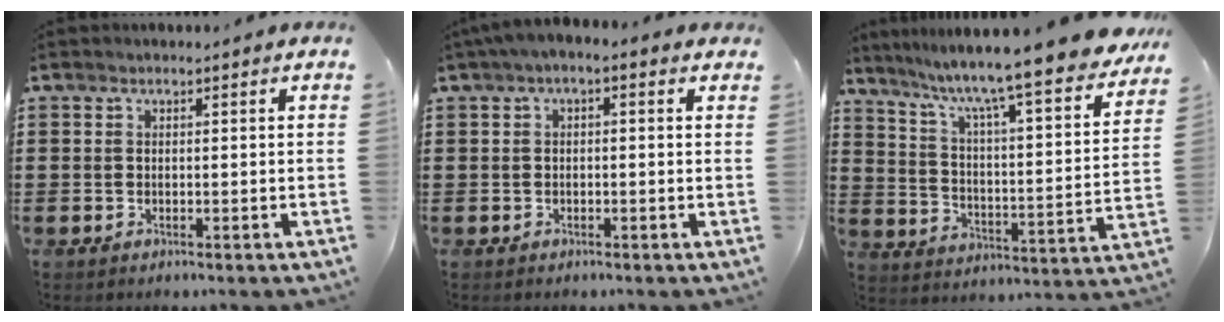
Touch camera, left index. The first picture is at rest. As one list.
[{"total": 1.6, "force": [-1.0, 0.5, 1.2], "torque": [-0.028, -0.001, -0.023]}, {"total": 9.8, "force": [8.2, -0.5, 5.4], "torque": [-0.120, -0.070, 0.123]}]